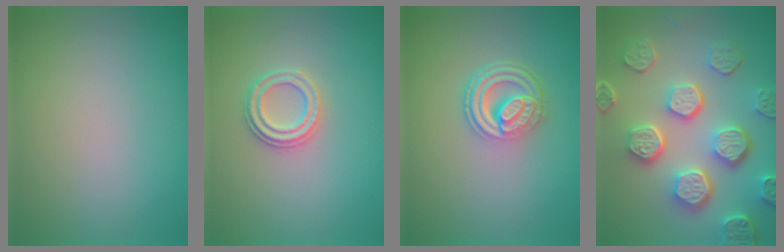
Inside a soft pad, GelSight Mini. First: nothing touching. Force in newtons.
{"total": 2.3, "press": 2.3, "slide": 0.4}
{"total": 4.7, "press": 3.3, "slide": 3.3}
{"total": 7.6, "press": 5.9, "slide": 4.8}